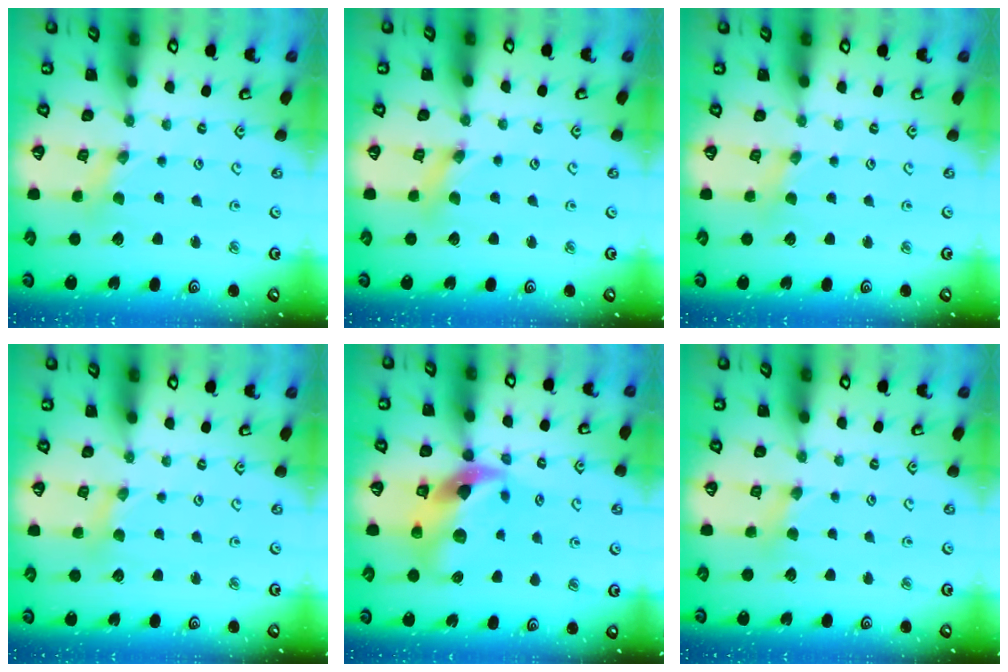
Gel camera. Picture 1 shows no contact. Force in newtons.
{"total": 2.3, "press": 2.3, "slide": 0.3}
{"total": 0.0}
{"total": 2.3, "press": 2.3, "slide": 0.2}
{"total": 13.0, "press": 12.9, "slide": 1.8}
{"total": 2.8, "press": 2.8, "slide": 0.5}